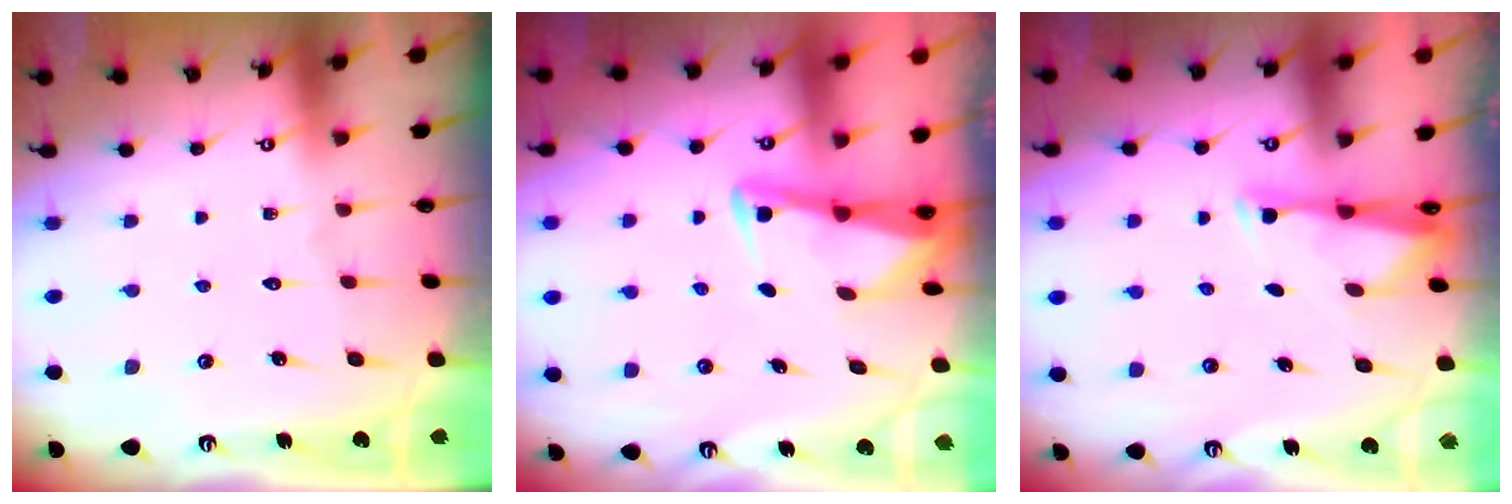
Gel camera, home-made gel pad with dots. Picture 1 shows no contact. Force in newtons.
{"total": 2.9, "press": 2.9, "slide": 0.4}
{"total": 3.1, "press": 3.0, "slide": 0.6}